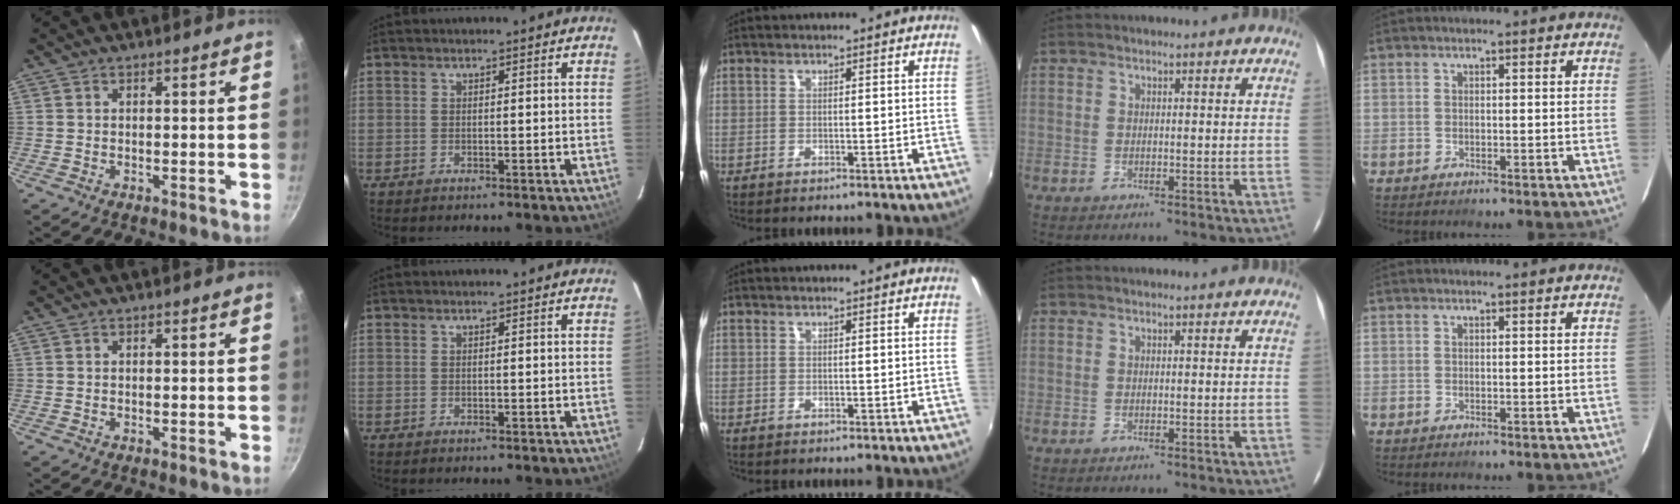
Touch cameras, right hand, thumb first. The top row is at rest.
{}